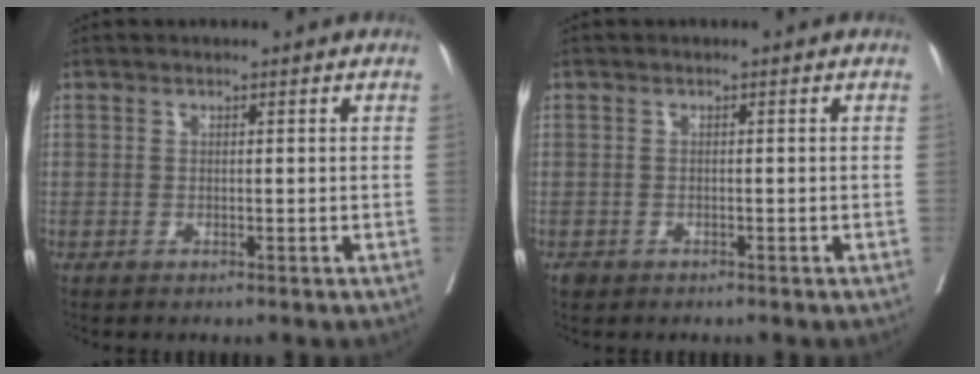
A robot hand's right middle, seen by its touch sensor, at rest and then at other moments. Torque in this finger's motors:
{"motor_torque": [-0.03, 0.03, 0.00, 0.00]}